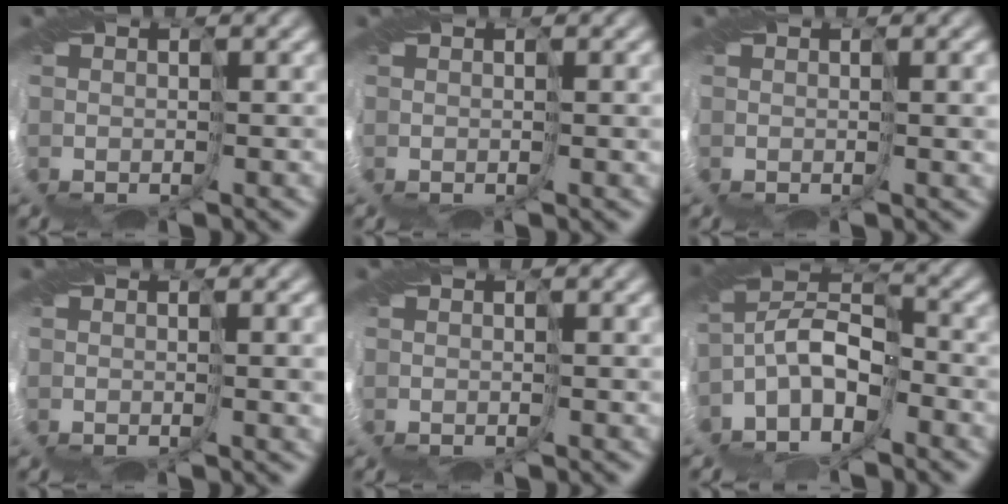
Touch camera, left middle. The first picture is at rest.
{"total": 1.0, "force": [0.2, 0.2, 0.9], "torque": [-0.020, -0.002, 0.005]}
{"total": 3.1, "force": [0.6, 1.0, 2.8], "torque": [-0.046, 0.002, 0.018]}
{"total": 3.3, "force": [0.3, 1.2, 3.1], "torque": [-0.049, -0.001, 0.018]}
{"total": 0.7, "force": [0.2, 0.0, 0.7], "torque": [-0.016, -0.002, 0.005]}
{"total": 6.1, "force": [-3.7, 2.3, 4.2], "torque": [-0.085, 0.011, -0.083]}